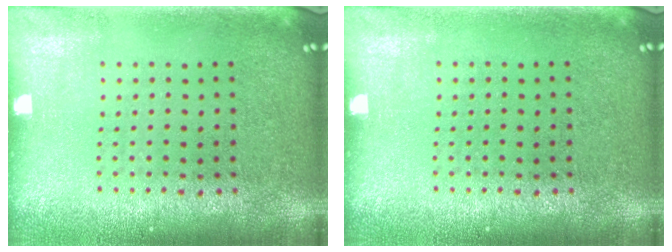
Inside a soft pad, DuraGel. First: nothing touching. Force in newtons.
{"total": 0.0}